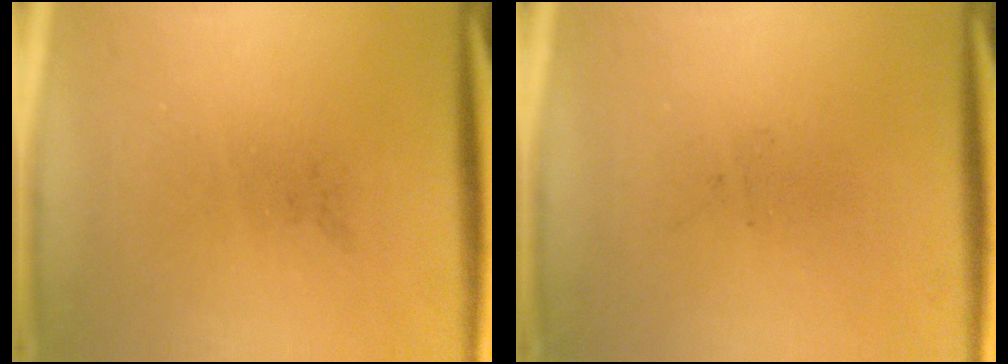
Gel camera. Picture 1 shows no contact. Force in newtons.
{"total": 0.0}